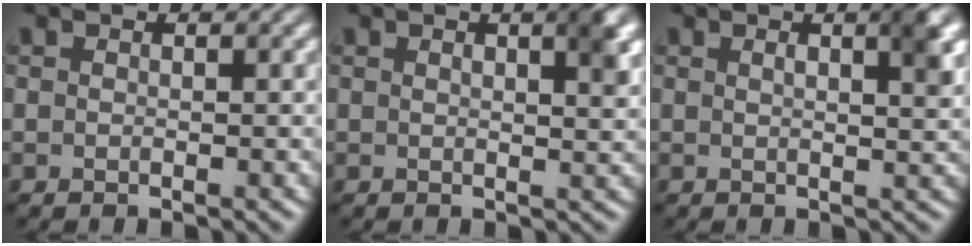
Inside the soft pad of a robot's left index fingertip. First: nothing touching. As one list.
[{"total": 3.3, "force": [1.4, 1.0, 2.8], "torque": [-0.029, 0.007, 0.018]}, {"total": 3.6, "force": [1.4, 1.0, 3.1], "torque": [-0.032, 0.009, 0.017]}]